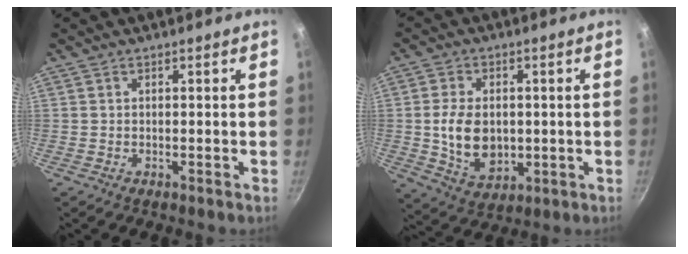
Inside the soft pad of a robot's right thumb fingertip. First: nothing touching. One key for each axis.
{"total": 10.5, "fx": 0.0, "fy": 7.3, "fz": 7.6, "tx": -0.123, "ty": -0.007, "tz": 0.011}